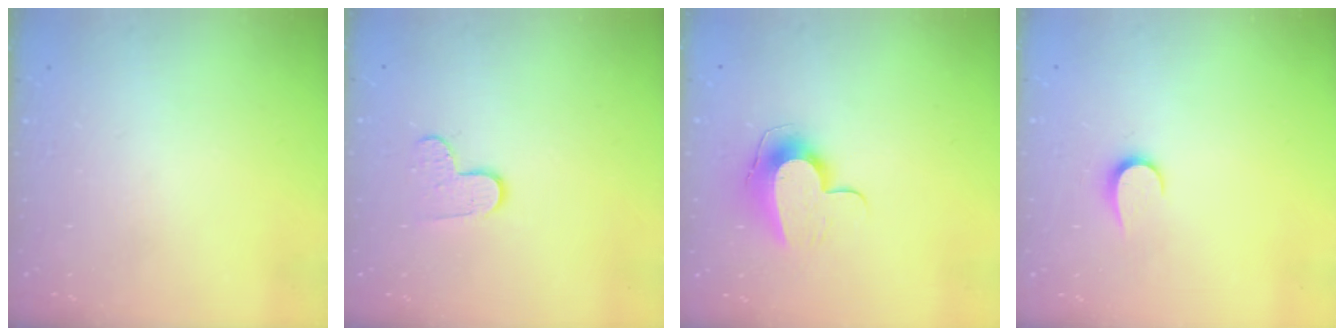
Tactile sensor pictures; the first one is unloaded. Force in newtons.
{"total": 7.9, "press": 7.9, "slide": 0.5}
{"total": 9.6, "press": 9.6, "slide": 0.1}
{"total": 5.0, "press": 5.0, "slide": 0.5}